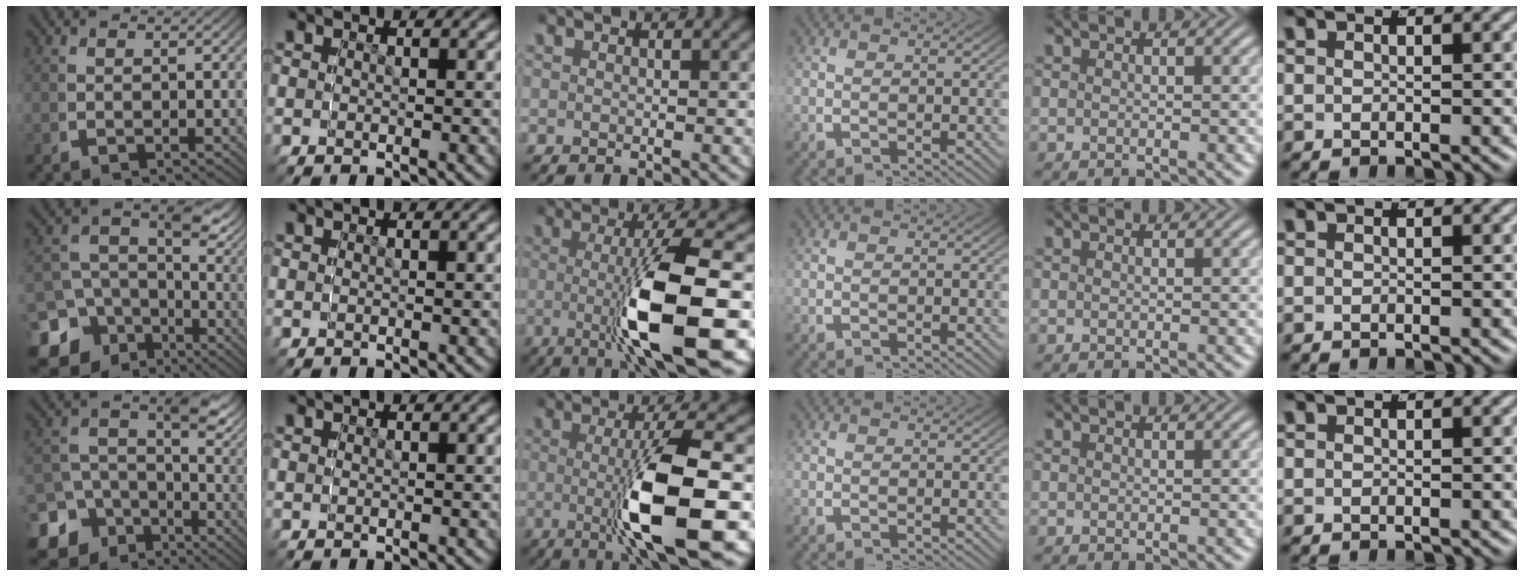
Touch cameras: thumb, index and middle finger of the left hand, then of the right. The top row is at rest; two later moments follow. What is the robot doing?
{"motion": "grasp_and_lifting", "object": "cloth"}